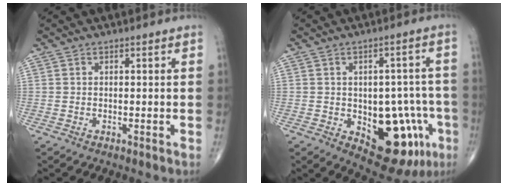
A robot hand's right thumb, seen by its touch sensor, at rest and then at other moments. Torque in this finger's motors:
{"motor_torque": [2.26, 1.70, 0.76, -0.88, 0.27]}